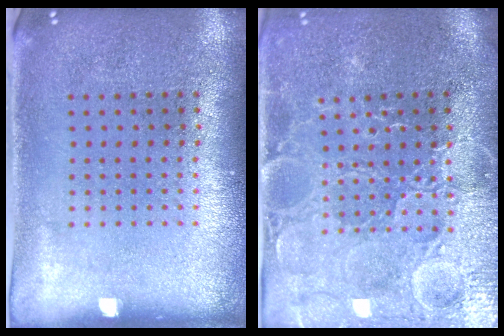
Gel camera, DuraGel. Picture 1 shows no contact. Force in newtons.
{"total": 3.6, "press": 3.5, "slide": 1.0}